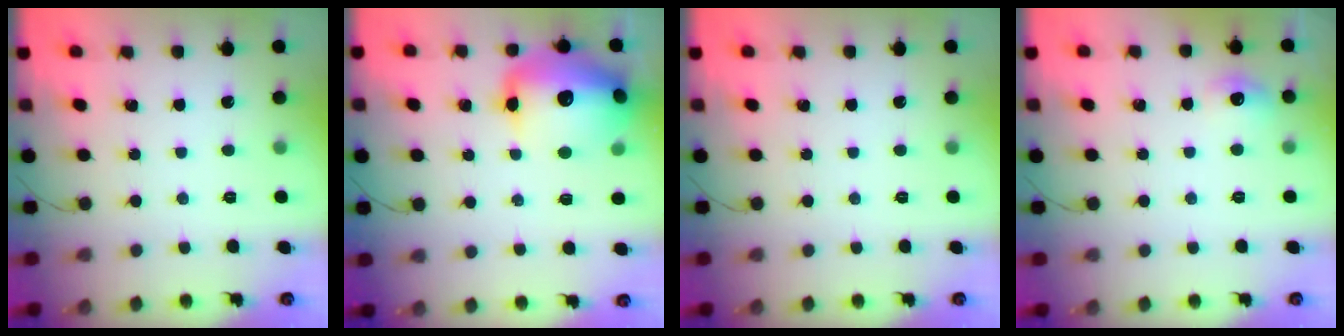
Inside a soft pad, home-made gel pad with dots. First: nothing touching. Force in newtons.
{"total": 20.0, "press": 19.6, "slide": 3.9}
{"total": 0.0}
{"total": 5.8, "press": 5.6, "slide": 1.3}